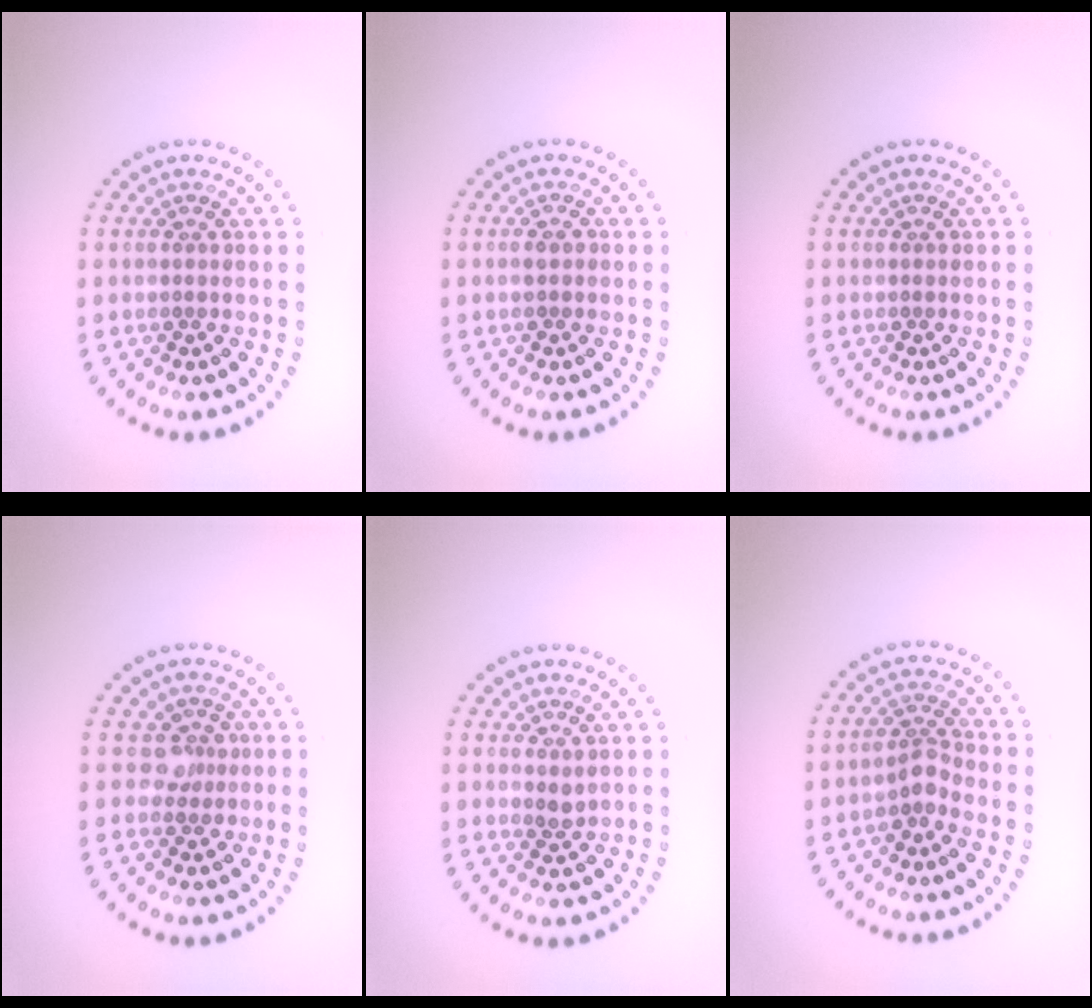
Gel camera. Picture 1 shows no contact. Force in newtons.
{"total": 1.1, "press": 1.1, "slide": 0.1}
{"total": 0.0}
{"total": 1.8, "press": 1.5, "slide": 1.1}
{"total": 0.9, "press": 0.8, "slide": 0.3}
{"total": 2.0, "press": 1.5, "slide": 1.3}